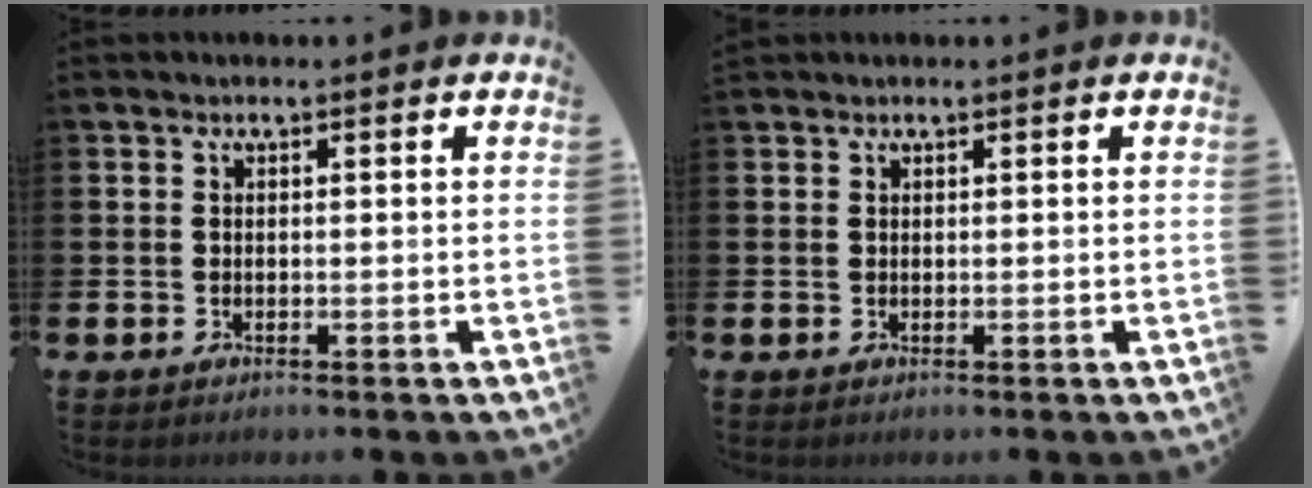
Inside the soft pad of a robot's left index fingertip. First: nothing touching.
{"total": 0.6, "force": [0.6, 0.1, 0.0], "torque": [0.000, 0.002, 0.011]}